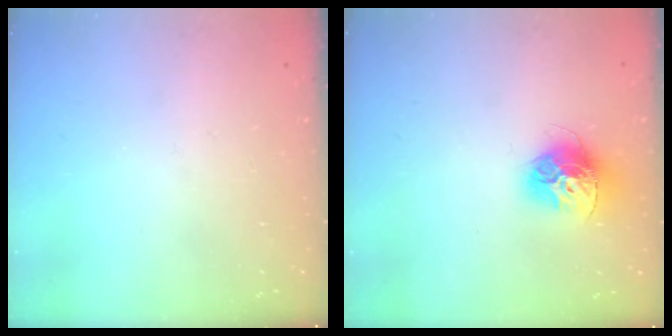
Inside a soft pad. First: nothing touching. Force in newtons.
{"total": 13.8, "press": 13.8, "slide": 1.3}